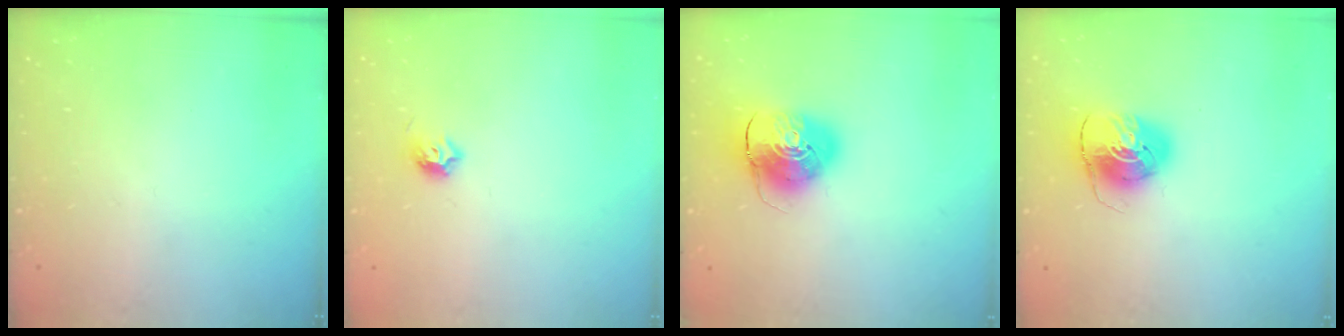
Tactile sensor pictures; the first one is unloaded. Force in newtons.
{"total": 5.9, "press": 5.9, "slide": 0.8}
{"total": 10.0, "press": 9.8, "slide": 1.6}
{"total": 7.9, "press": 7.9, "slide": 0.7}